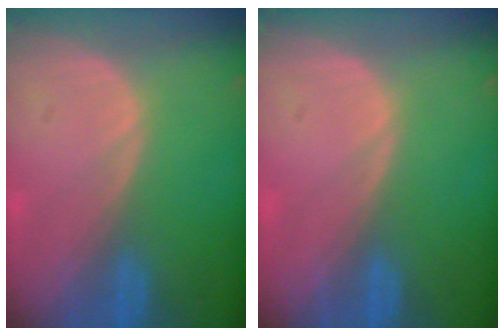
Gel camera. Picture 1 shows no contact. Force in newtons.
{"total": 0.0}